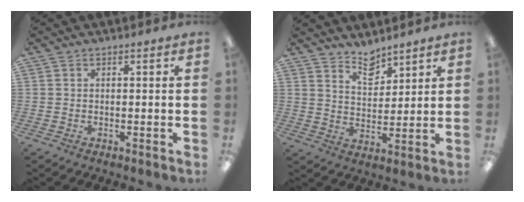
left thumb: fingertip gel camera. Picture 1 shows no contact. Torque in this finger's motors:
{"motor_torque": [-0.24, -0.24, -0.20, -0.10, 0.00]}